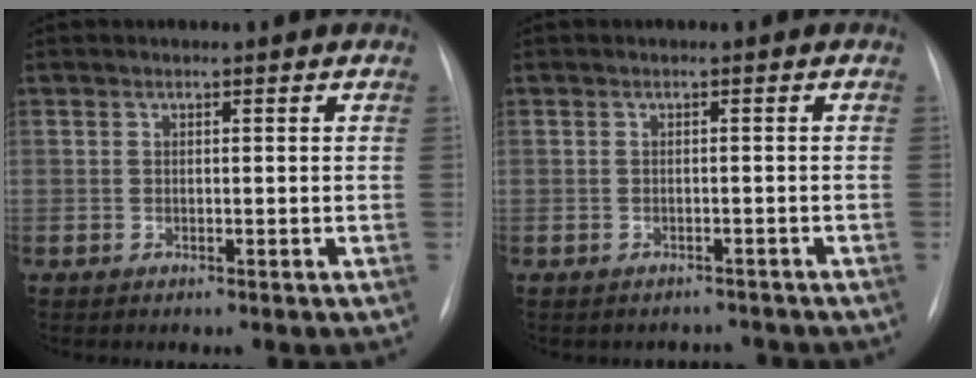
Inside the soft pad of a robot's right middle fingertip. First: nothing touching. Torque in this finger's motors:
{"motor_torque": [0.18, -0.24, -0.18, -0.03]}